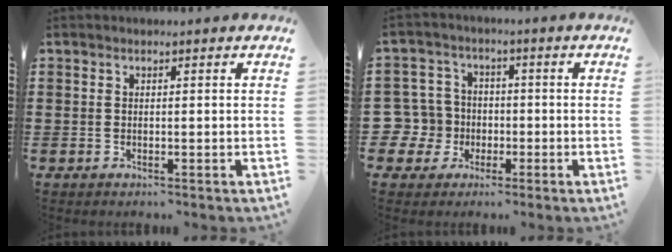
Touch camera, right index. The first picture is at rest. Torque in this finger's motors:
{"motor_torque": [0.08, 1.51, 0.10, -0.01]}